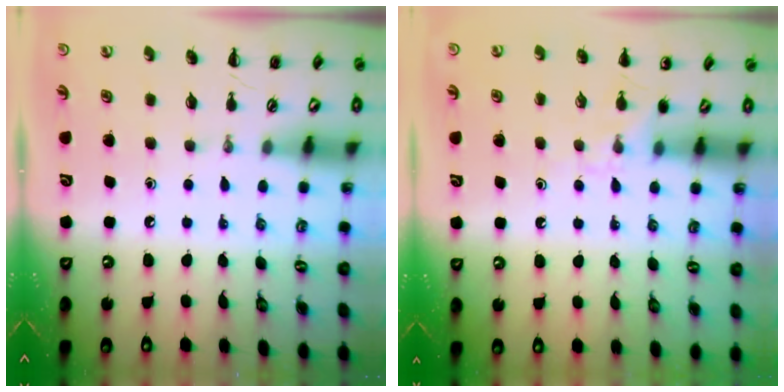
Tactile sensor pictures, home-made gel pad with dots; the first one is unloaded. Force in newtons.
{"total": 5.3, "press": 5.1, "slide": 1.6}